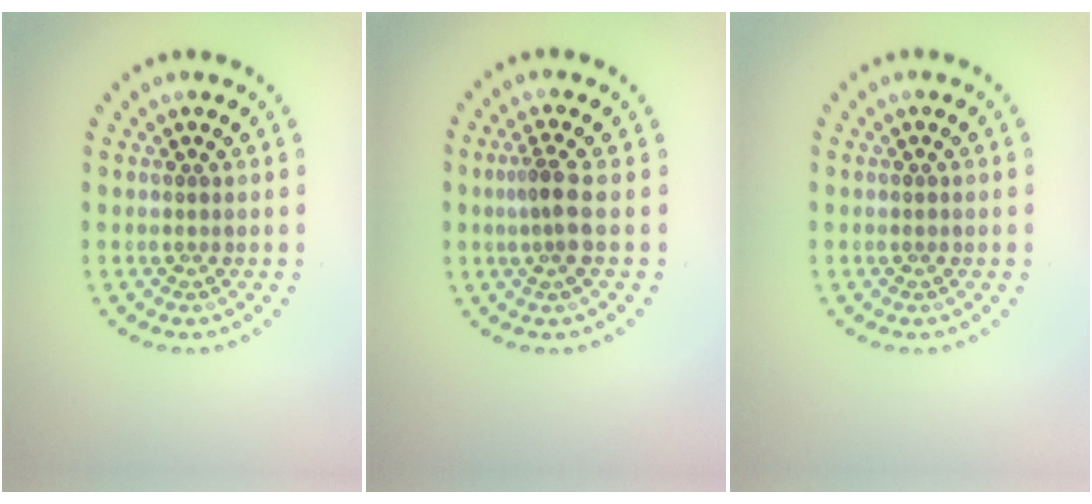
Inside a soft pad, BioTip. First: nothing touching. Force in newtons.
{"total": 2.4, "press": 1.8, "slide": 1.6}
{"total": 0.0}